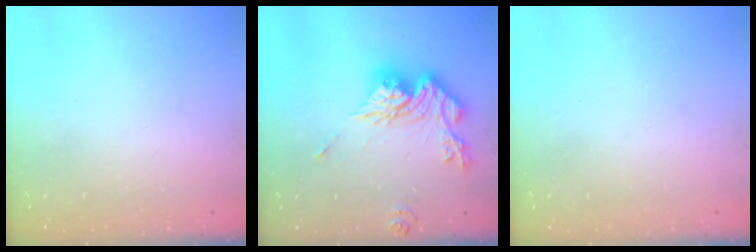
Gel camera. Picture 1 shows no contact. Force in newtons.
{"total": 16.4, "press": 16.3, "slide": 1.9}
{"total": 0.7, "press": 0.7, "slide": 0.1}